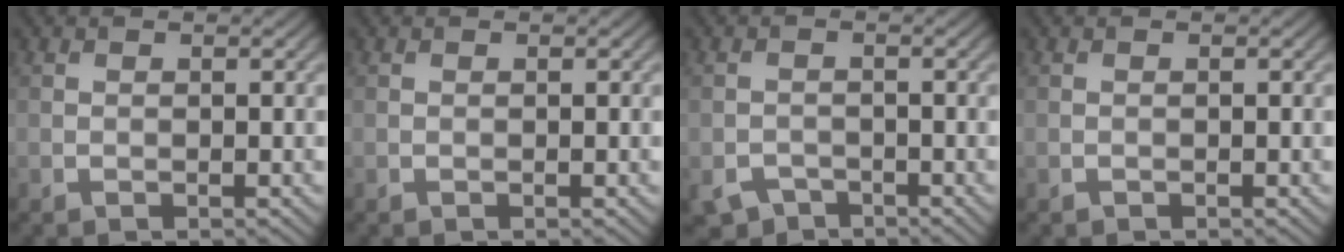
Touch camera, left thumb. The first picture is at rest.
{"total": 0.0}
{"total": 2.9, "force": [-2.2, 1.7, 0.9], "torque": [-0.017, -0.008, -0.043]}
{"total": 0.0}